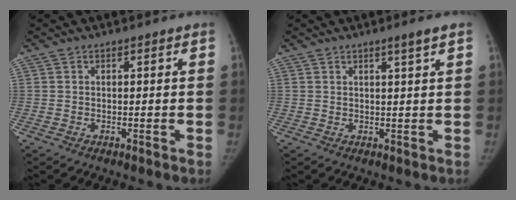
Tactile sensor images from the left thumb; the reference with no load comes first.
{"total": 2.4, "force": [1.4, -0.4, 1.9], "torque": [-0.031, -0.010, 0.024]}